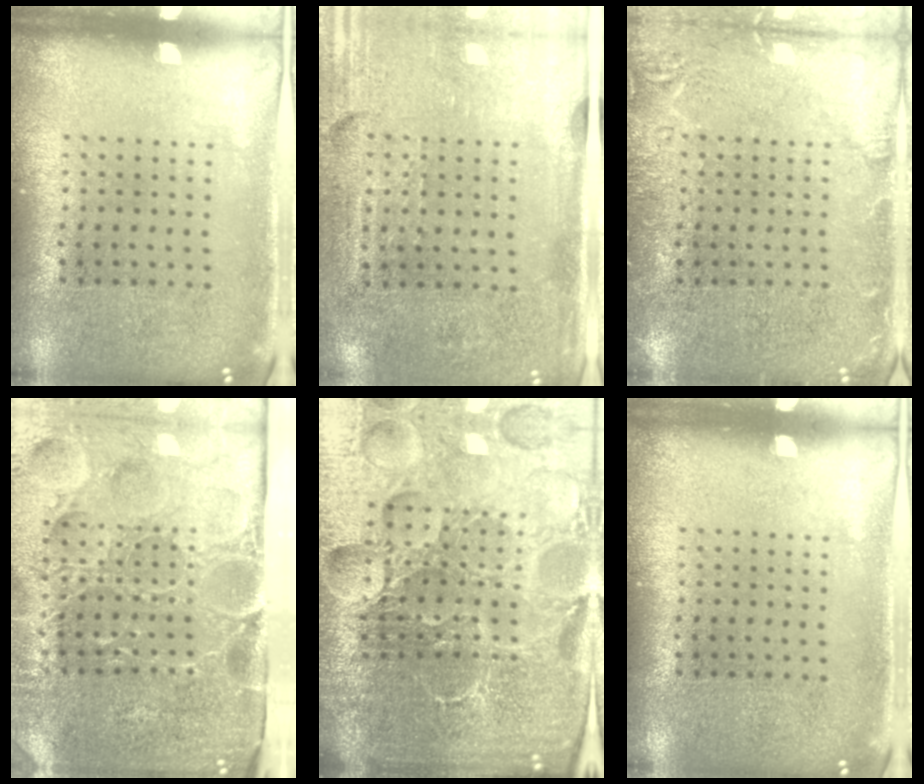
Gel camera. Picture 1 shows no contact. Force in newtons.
{"total": 3.4, "press": 3.0, "slide": 1.6}
{"total": 2.4, "press": 2.4, "slide": 0.4}
{"total": 5.1, "press": 4.3, "slide": 2.8}
{"total": 6.2, "press": 5.6, "slide": 2.7}
{"total": 0.0}